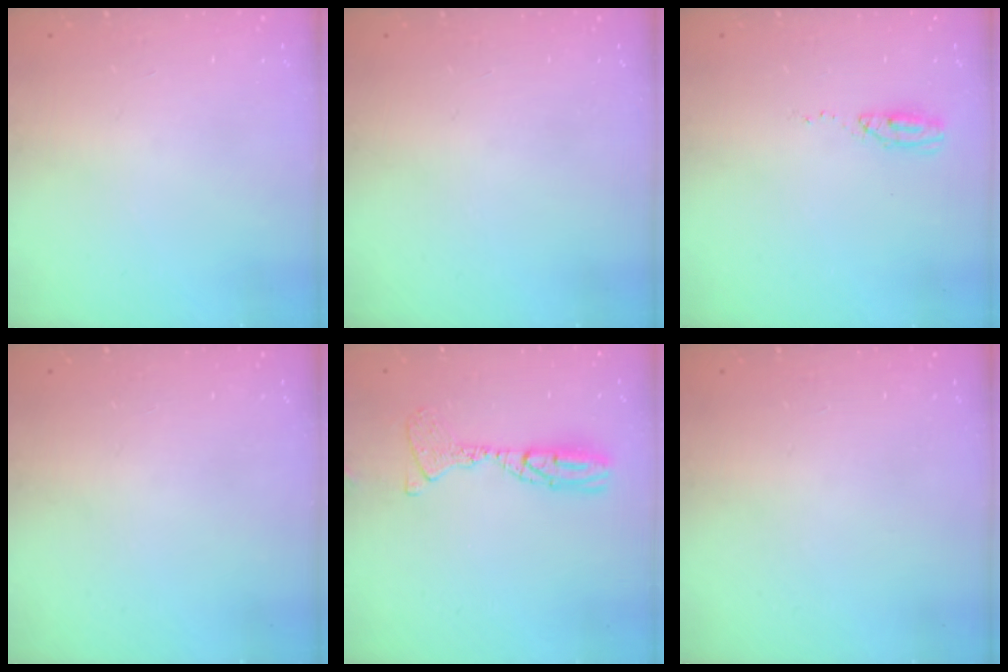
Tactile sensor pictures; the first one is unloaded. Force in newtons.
{"total": 1.0, "press": 0.0, "slide": 1.0}
{"total": 4.0, "press": 3.9, "slide": 1.2}
{"total": 0.0}
{"total": 11.8, "press": 11.6, "slide": 2.1}
{"total": 0.0}